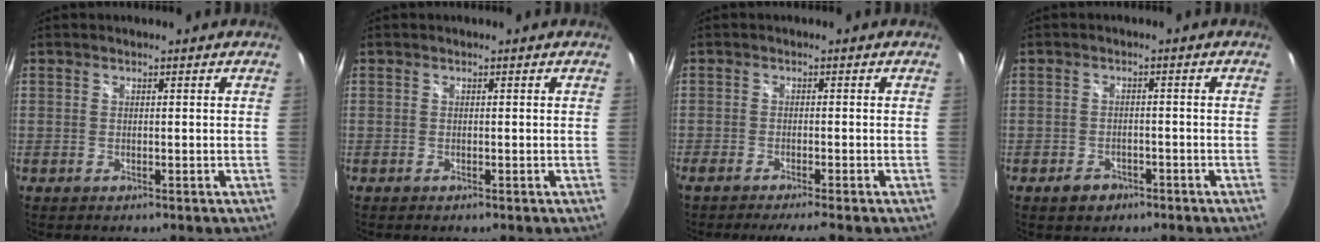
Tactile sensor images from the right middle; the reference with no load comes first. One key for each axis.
{"total": 0.0}
{"total": 4.4, "fx": -3.9, "fy": -0.4, "fz": 2.0, "tx": -0.045, "ty": -0.012, "tz": -0.066}
{"total": 3.4, "fx": -2.2, "fy": 2.3, "fz": 1.1, "tx": -0.026, "ty": 0.002, "tz": -0.031}